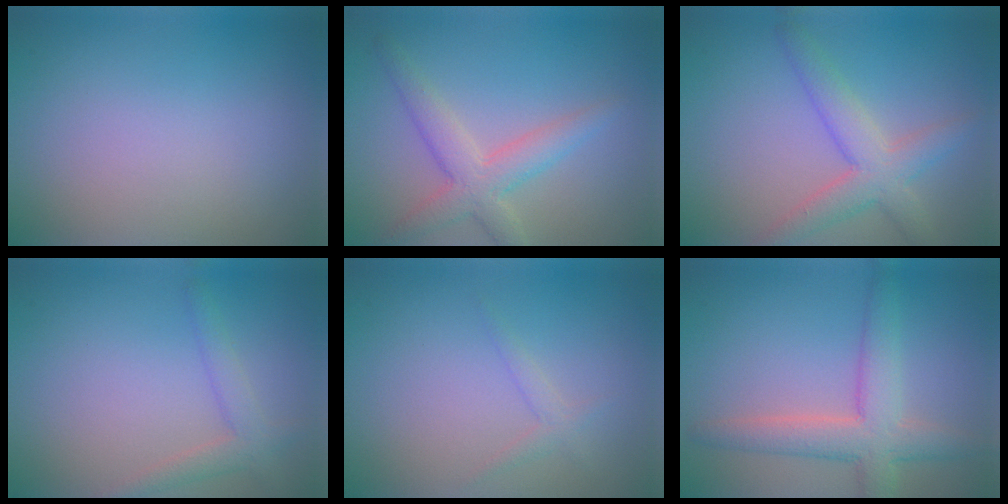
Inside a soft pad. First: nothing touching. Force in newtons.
{"total": 4.0, "press": 4.0, "slide": 0.3}
{"total": 4.4, "press": 4.3, "slide": 0.3}
{"total": 2.3, "press": 2.3, "slide": 0.1}
{"total": 1.1, "press": 1.1, "slide": 0.1}
{"total": 5.1, "press": 5.1, "slide": 0.3}